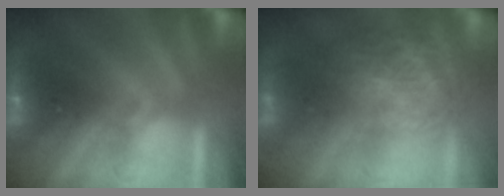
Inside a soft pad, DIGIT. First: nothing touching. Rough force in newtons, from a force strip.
{"total": 3.6}